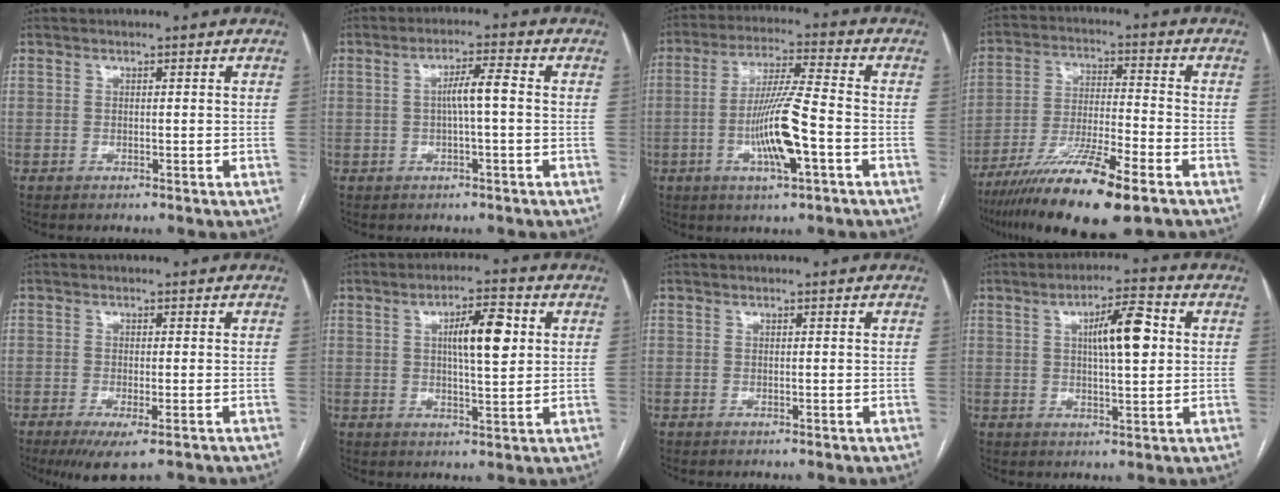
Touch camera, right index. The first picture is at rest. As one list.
[{"total": 4.1, "force": [-0.1, 0.2, 4.1], "torque": [-0.073, 0.010, 0.000]}, {"total": 11.4, "force": [-3.3, 0.7, 10.9], "torque": [-0.209, -0.005, -0.063]}, {"total": 15.4, "force": [-9.8, 1.4, 11.8], "torque": [-0.222, -0.038, -0.174]}, {"total": 5.6, "force": [-3.8, 1.0, 4.0], "torque": [-0.057, -0.015, -0.056]}, {"total": 7.9, "force": [1.9, 1.7, 7.5], "torque": [-0.123, 0.012, 0.032]}, {"total": 0.0}, {"total": 8.4, "force": [1.8, 1.7, 8.0], "torque": [-0.131, 0.015, 0.030]}]